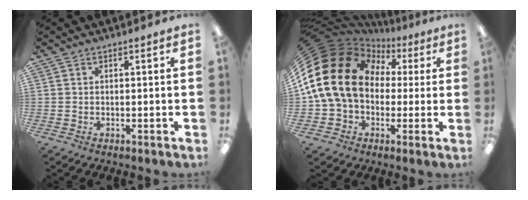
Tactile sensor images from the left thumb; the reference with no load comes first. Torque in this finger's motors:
{"motor_torque": [2.34, 2.67, 1.53, -1.24, 0.45]}